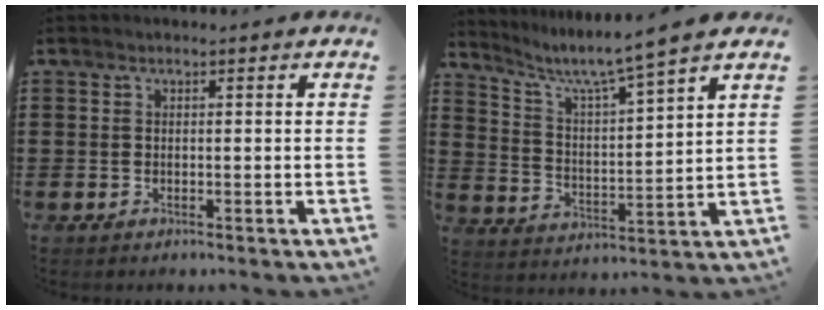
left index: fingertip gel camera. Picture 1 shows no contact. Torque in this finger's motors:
{"motor_torque": [0.97, -1.17, 0.12, 0.03]}